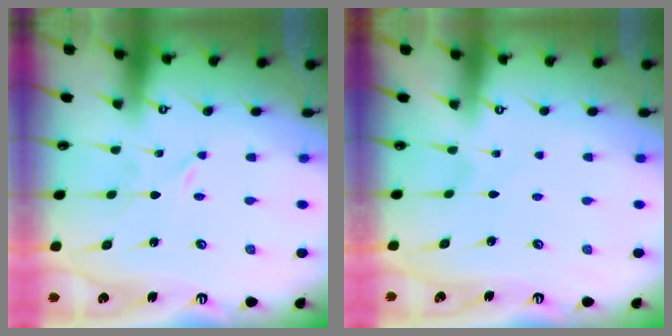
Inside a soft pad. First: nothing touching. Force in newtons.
{"total": 3.1, "press": 3.1, "slide": 0.4}